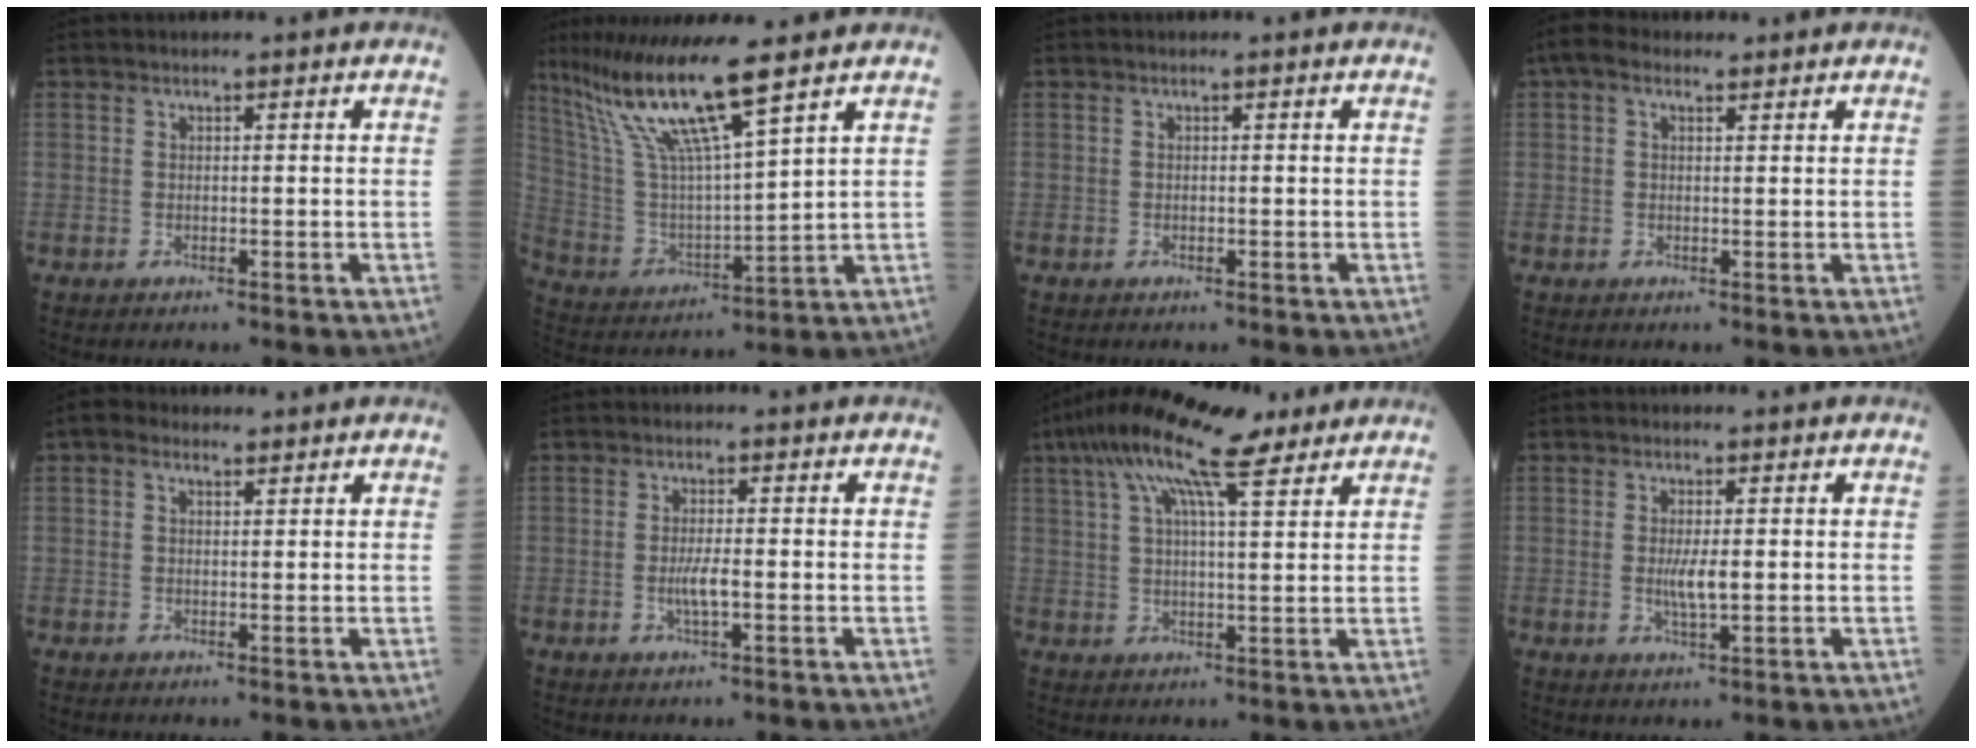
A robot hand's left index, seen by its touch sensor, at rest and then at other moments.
{"total": 13.8, "force": [9.9, -0.6, 9.6], "torque": [-0.194, 0.001, 0.193]}
{"total": 0.0}
{"total": 3.4, "force": [1.9, 1.7, 2.2], "torque": [-0.055, 0.028, 0.034]}
{"total": 2.3, "force": [1.3, 1.4, 1.3], "torque": [-0.034, 0.021, 0.024]}
{"total": 3.0, "force": [-0.7, 0.4, 2.9], "torque": [-0.061, -0.003, -0.012]}
{"total": 12.9, "force": [8.5, 2.6, 9.4], "torque": [-0.175, 0.044, 0.143]}
{"total": 3.5, "force": [-0.1, 0.6, 3.4], "torque": [-0.070, -0.006, 0.000]}